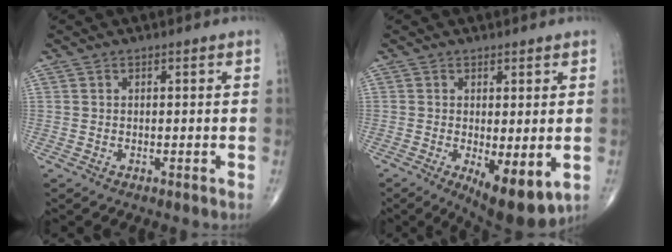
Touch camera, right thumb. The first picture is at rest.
{"total": 9.5, "force": [-2.4, 3.4, 8.5], "torque": [-0.119, -0.023, -0.026]}